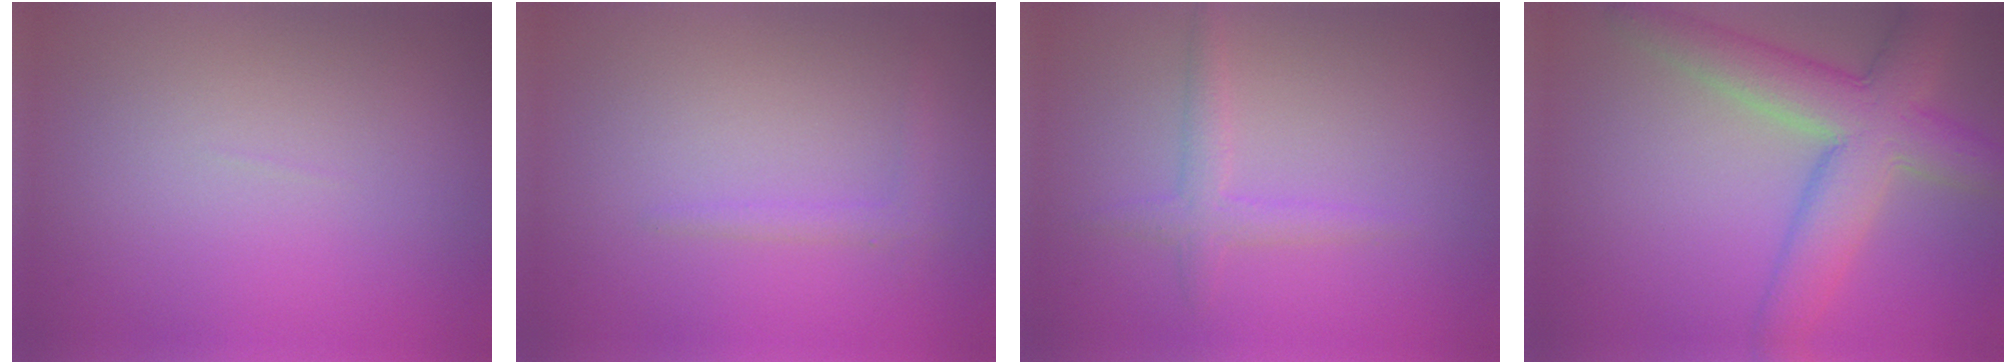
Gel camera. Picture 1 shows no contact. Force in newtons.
{"total": 1.1, "press": 1.1, "slide": 0.1}
{"total": 1.9, "press": 1.9, "slide": 0.1}
{"total": 7.5, "press": 7.5, "slide": 0.4}